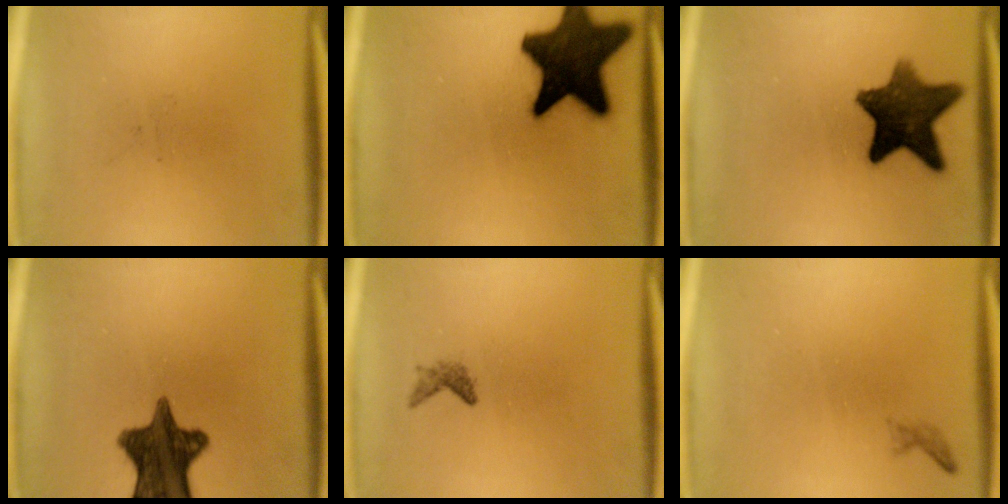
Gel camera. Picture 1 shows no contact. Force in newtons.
{"total": 17.5}
{"total": 11.8}
{"total": 12.3}
{"total": 1.1}
{"total": 0.6}